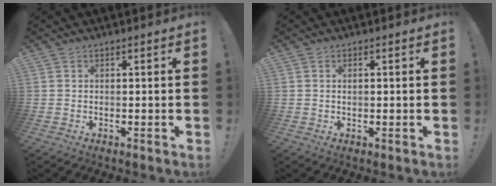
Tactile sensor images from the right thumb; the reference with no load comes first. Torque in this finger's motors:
{"motor_torque": [-0.32, -0.04, -0.10, 0.14, -0.04]}